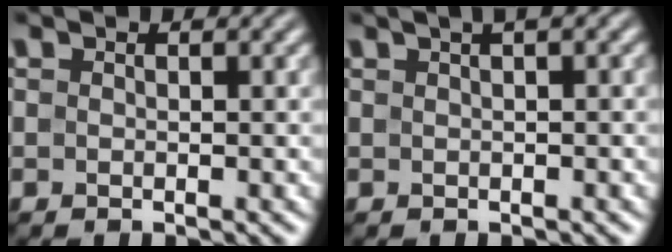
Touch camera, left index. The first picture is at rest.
{"total": 2.5, "force": [1.0, 0.6, 2.2], "torque": [-0.022, 0.013, 0.009]}